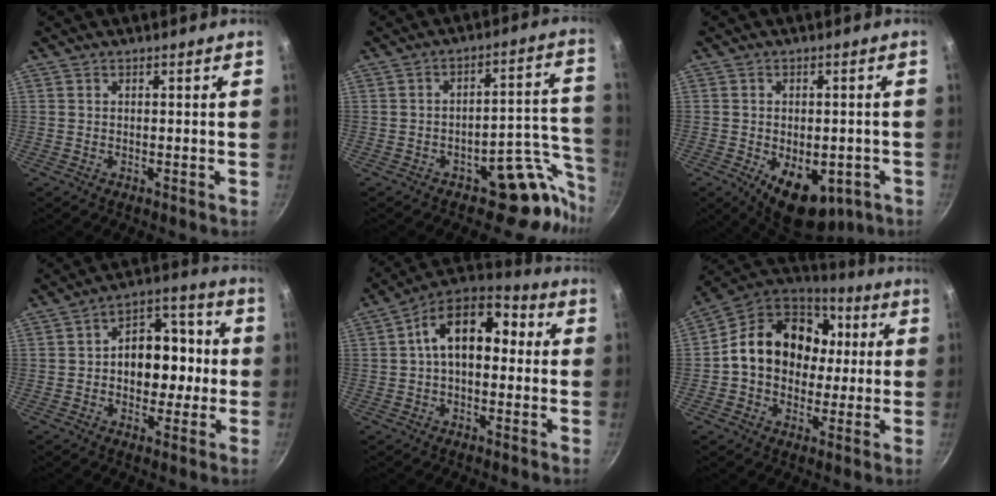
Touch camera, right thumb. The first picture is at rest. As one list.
[{"total": 12.0, "force": [-8.4, 5.6, 6.5], "torque": [-0.008, 0.120, -0.117]}, {"total": 13.6, "force": [-5.6, 7.8, 9.7], "torque": [-0.130, 0.002, -0.066]}, {"total": 13.0, "force": [-0.3, 8.7, 9.7], "torque": [-0.089, 0.035, -0.011]}, {"total": 14.4, "force": [1.8, 8.7, 11.4], "torque": [-0.157, 0.044, 0.013]}, {"total": 18.0, "force": [0.6, 14.3, 10.9], "torque": [-0.141, 0.038, 0.005]}]